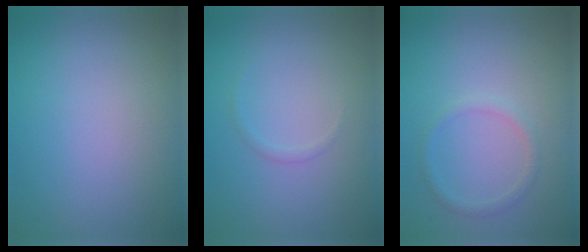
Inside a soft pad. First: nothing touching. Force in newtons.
{"total": 0.6, "press": 0.6, "slide": 0.0}
{"total": 1.2, "press": 1.2, "slide": 0.0}